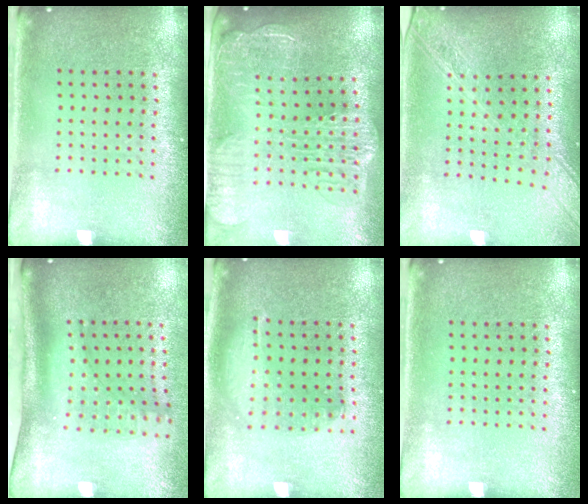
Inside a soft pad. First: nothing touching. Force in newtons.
{"total": 3.0, "press": 2.5, "slide": 1.7}
{"total": 2.2, "press": 1.9, "slide": 1.2}
{"total": 2.3, "press": 1.6, "slide": 1.6}
{"total": 1.4, "press": 1.3, "slide": 0.4}
{"total": 0.0}